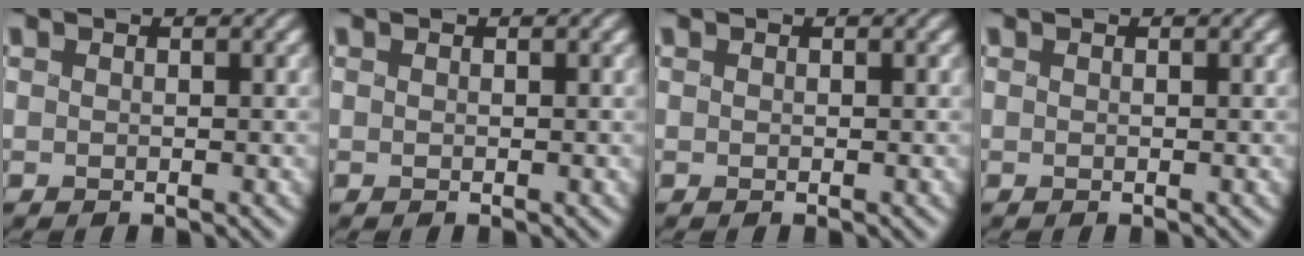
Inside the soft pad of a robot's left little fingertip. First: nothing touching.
{"total": 0.0}
{"total": 0.0}
{"total": 0.0}